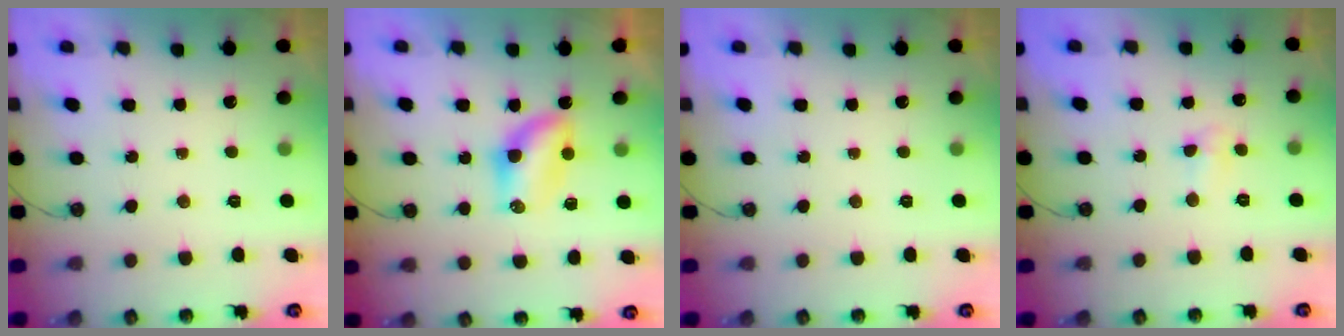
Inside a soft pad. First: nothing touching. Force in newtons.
{"total": 6.5, "press": 6.4, "slide": 1.0}
{"total": 0.0}
{"total": 4.1, "press": 4.1, "slide": 0.7}